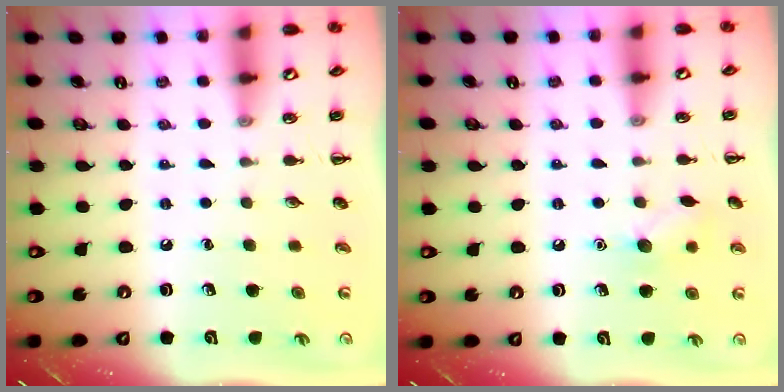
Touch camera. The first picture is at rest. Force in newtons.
{"total": 8.5, "press": 8.3, "slide": 1.7}